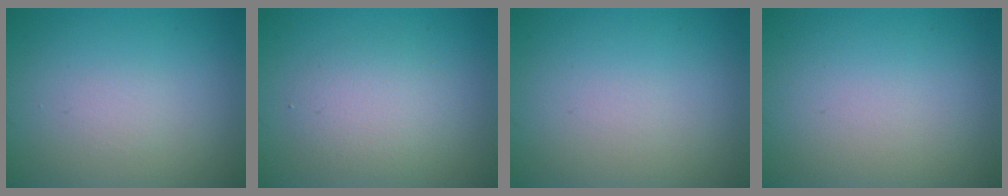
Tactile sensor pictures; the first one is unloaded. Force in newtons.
{"total": 2.6, "press": 2.6, "slide": 0.3}
{"total": 0.0}
{"total": 0.0}